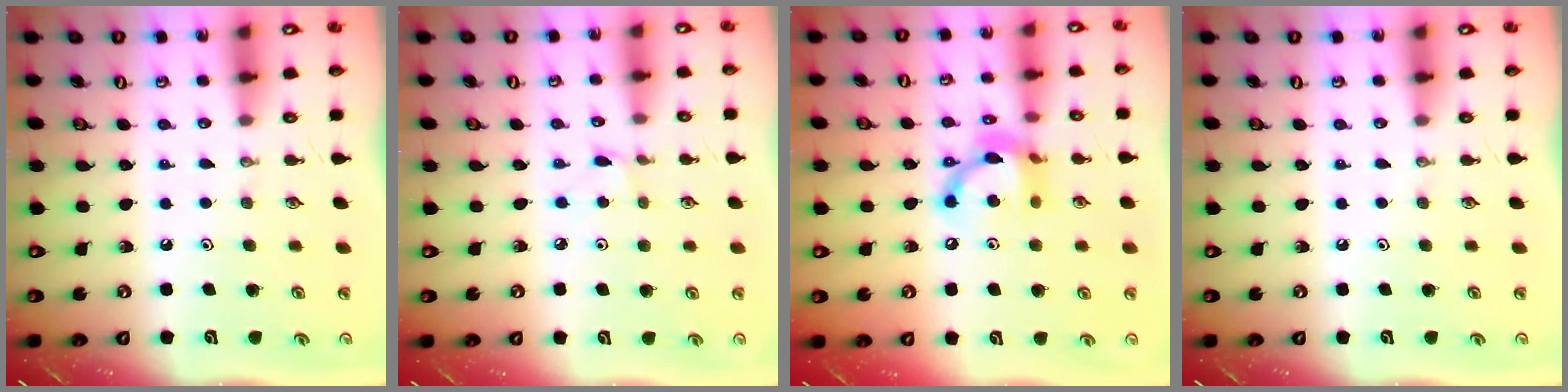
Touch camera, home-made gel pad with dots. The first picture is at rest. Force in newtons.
{"total": 1.5, "press": 1.5, "slide": 0.2}
{"total": 13.0, "press": 13.0, "slide": 1.0}
{"total": 0.0}